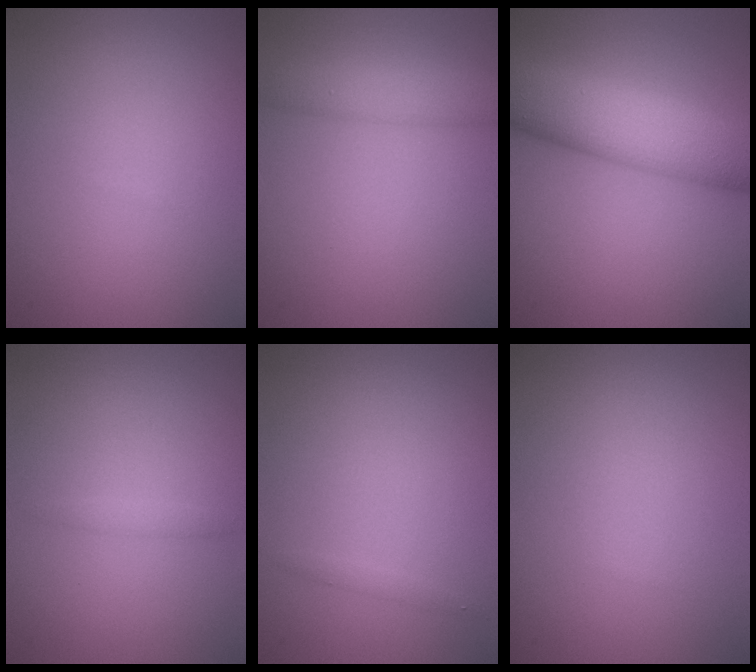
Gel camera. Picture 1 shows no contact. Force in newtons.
{"total": 3.0, "press": 3.0, "slide": 0.1}
{"total": 9.4, "press": 9.4, "slide": 0.3}
{"total": 0.7, "press": 0.7, "slide": 0.0}
{"total": 0.6, "press": 0.6, "slide": 0.0}
{"total": 0.0}